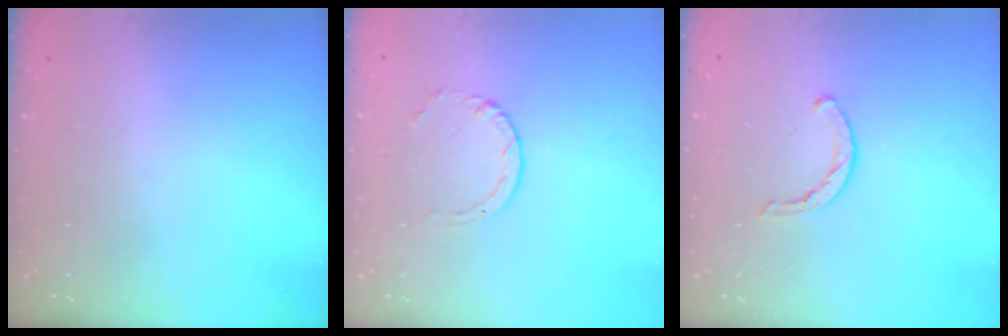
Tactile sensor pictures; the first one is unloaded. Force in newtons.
{"total": 1.0, "press": 1.0, "slide": 0.1}
{"total": 3.6, "press": 3.5, "slide": 0.8}